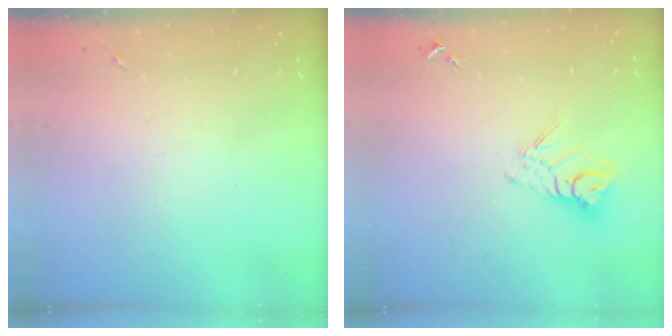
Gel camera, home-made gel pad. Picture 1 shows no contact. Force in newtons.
{"total": 8.8, "press": 8.7, "slide": 0.7}